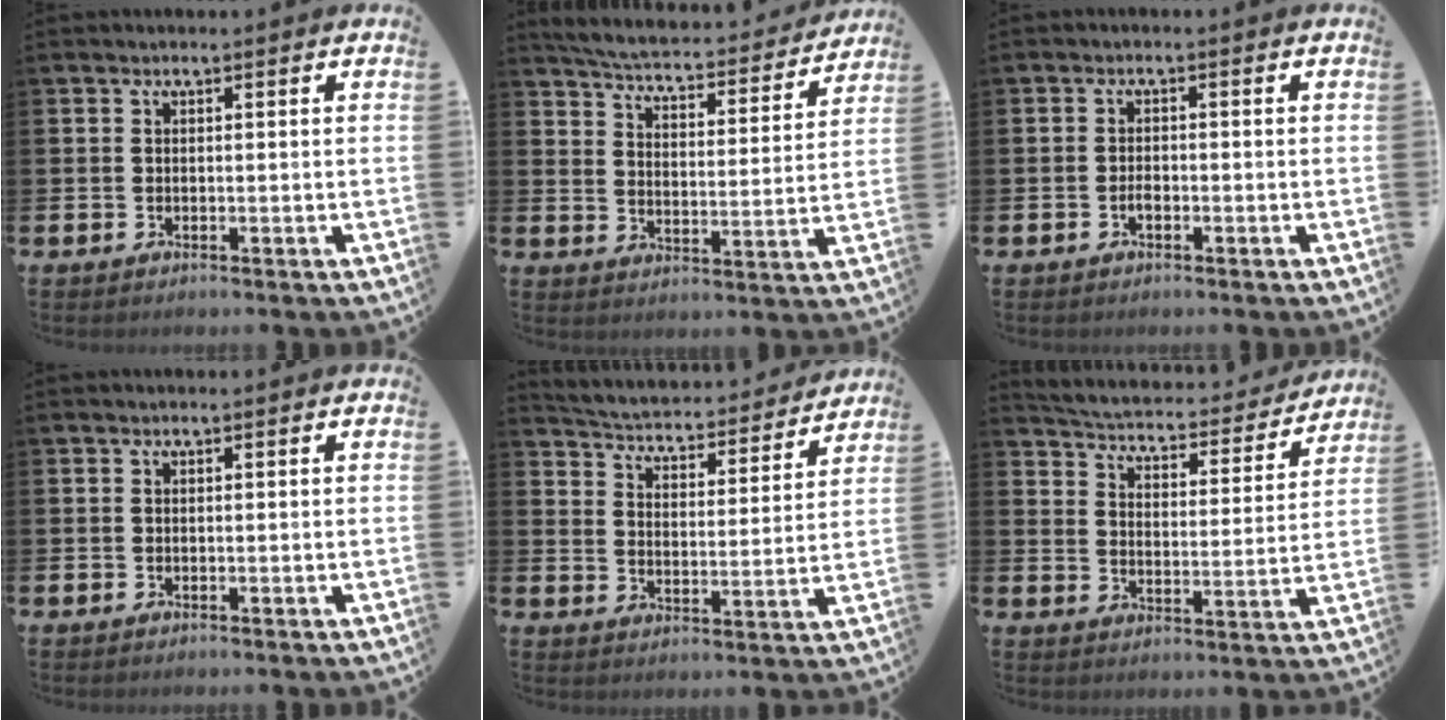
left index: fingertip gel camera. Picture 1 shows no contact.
{"total": 5.1, "force": [4.9, 0.5, 1.2], "torque": [-0.049, -0.044, 0.078]}
{"total": 1.4, "force": [-0.7, 0.7, 0.9], "torque": [-0.017, 0.000, -0.013]}
{"total": 0.0}
{"total": 4.1, "force": [4.0, 0.8, 0.5], "torque": [-0.037, -0.042, 0.060]}
{"total": 4.5, "force": [4.3, 0.8, 0.9], "torque": [-0.045, -0.040, 0.066]}